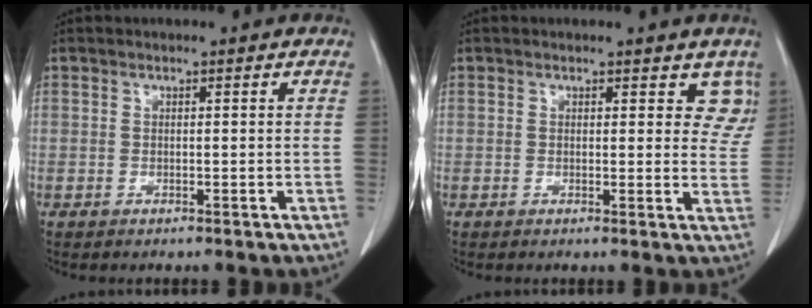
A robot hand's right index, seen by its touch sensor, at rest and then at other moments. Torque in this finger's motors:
{"motor_torque": [-0.14, 0.10, -0.03, -0.01]}